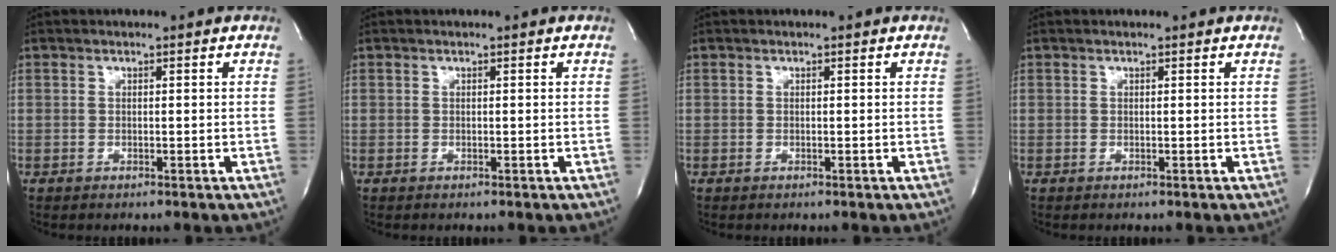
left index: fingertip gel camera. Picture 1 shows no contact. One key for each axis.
{"total": 0.0}
{"total": 0.0}
{"total": 0.0}